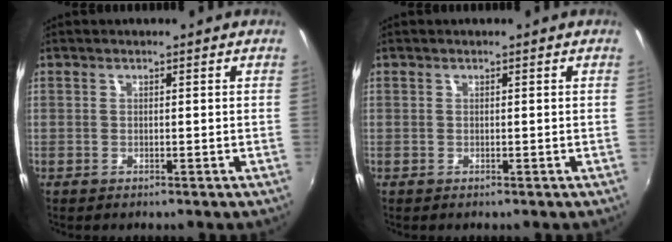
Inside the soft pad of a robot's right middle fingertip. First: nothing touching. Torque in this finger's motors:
{"motor_torque": [0.00, 0.00, 0.00, 0.00]}